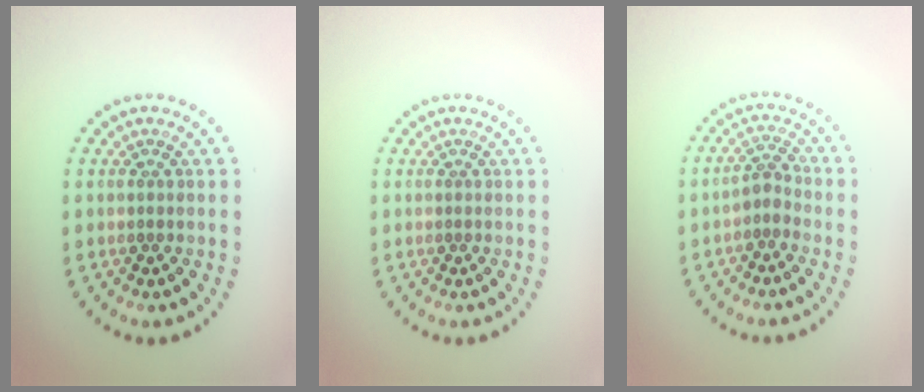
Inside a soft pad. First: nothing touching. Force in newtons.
{"total": 0.0}
{"total": 1.8, "press": 1.4, "slide": 1.1}